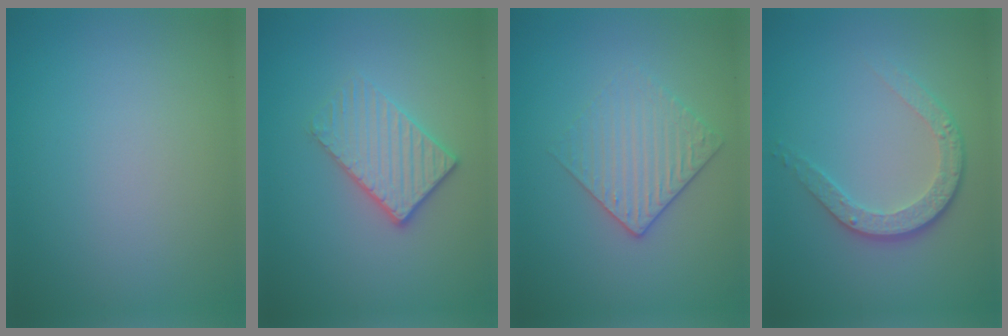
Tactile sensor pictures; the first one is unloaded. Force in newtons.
{"total": 3.2, "press": 2.9, "slide": 1.4}
{"total": 2.9, "press": 2.6, "slide": 1.4}
{"total": 3.7, "press": 2.8, "slide": 2.5}